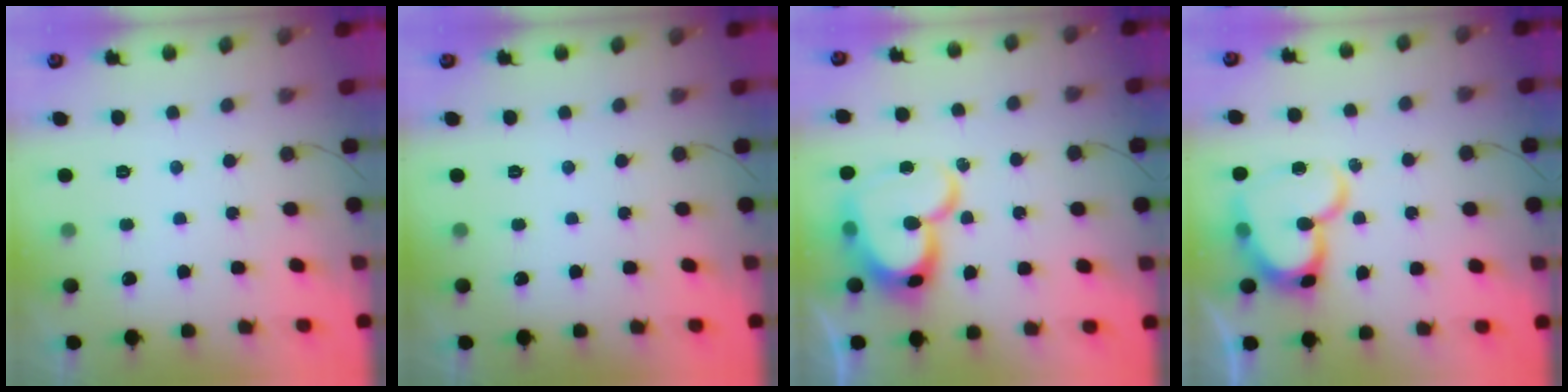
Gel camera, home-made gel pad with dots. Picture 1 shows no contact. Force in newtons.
{"total": 0.0}
{"total": 20.2, "press": 20.1, "slide": 2.3}
{"total": 16.8, "press": 16.7, "slide": 1.9}